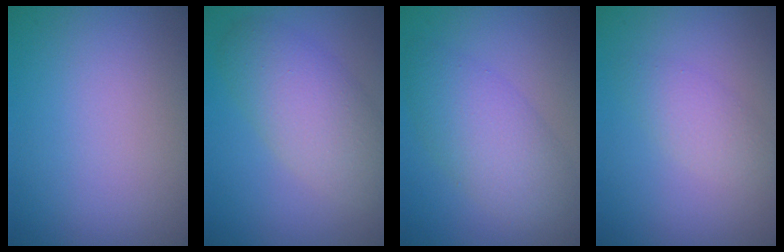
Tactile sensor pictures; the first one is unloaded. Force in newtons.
{"total": 5.5, "press": 5.4, "slide": 0.6}
{"total": 5.4, "press": 5.4, "slide": 0.2}
{"total": 2.2, "press": 2.2, "slide": 0.0}